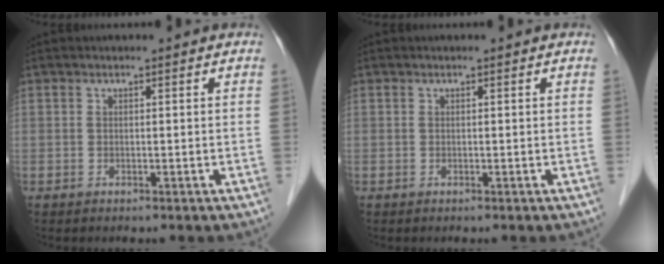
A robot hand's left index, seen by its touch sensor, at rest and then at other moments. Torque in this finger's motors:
{"motor_torque": [-0.02, 0.02, 0.00, 0.00]}